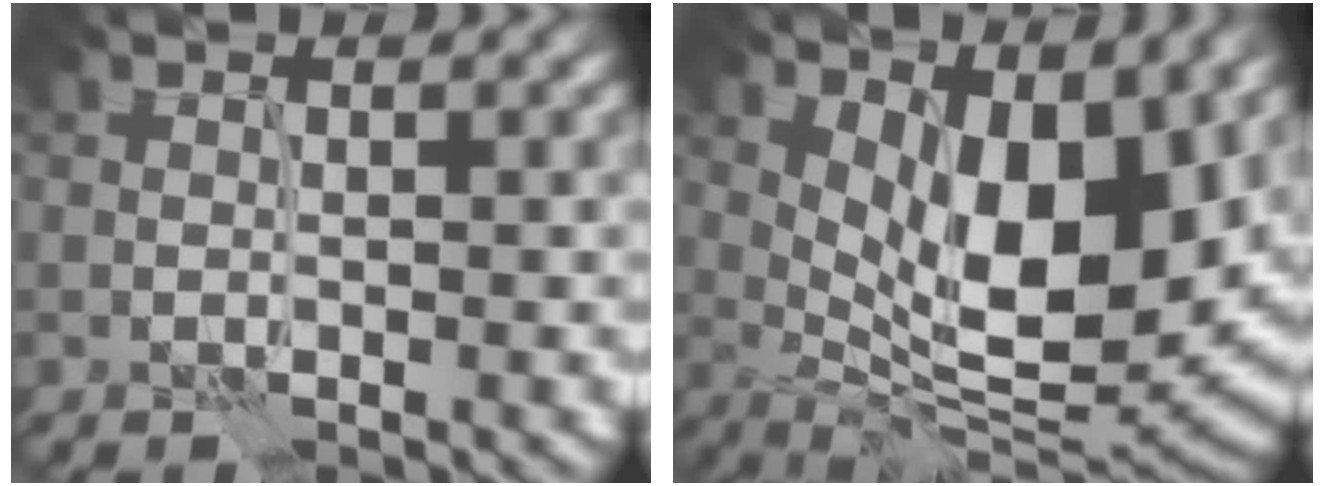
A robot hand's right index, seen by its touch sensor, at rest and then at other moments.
{"total": 12.1, "force": [2.7, 4.8, 10.8], "torque": [-0.149, -0.009, 0.047]}